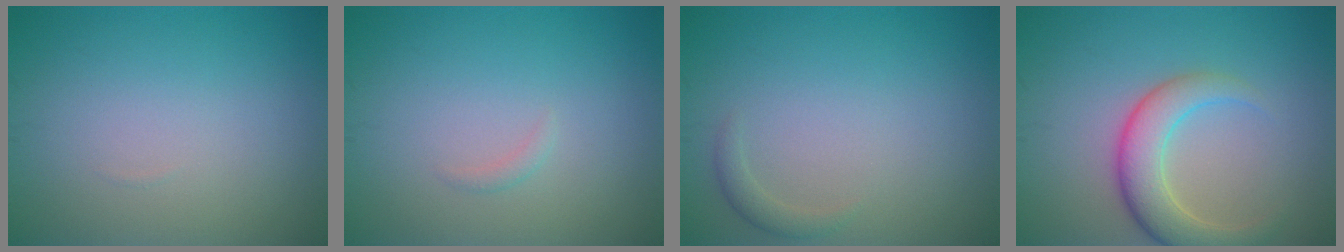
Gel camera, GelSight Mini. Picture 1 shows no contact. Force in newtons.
{"total": 0.6, "press": 0.6, "slide": 0.0}
{"total": 1.1, "press": 1.1, "slide": 0.0}
{"total": 4.7, "press": 4.7, "slide": 0.3}